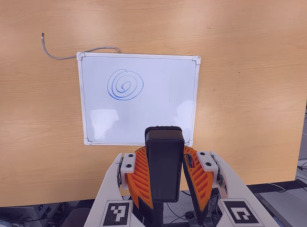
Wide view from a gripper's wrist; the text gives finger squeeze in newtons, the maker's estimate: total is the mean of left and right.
{"total": 9.7, "left": 7.8, "right": 11.5}